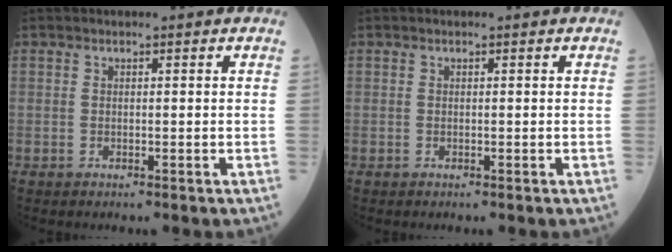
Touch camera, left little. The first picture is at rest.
{"total": 0.0}